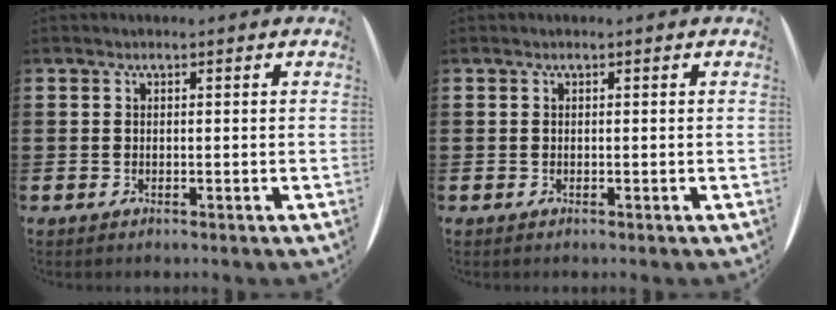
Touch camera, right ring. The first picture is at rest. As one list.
[{"total": 0.0}]